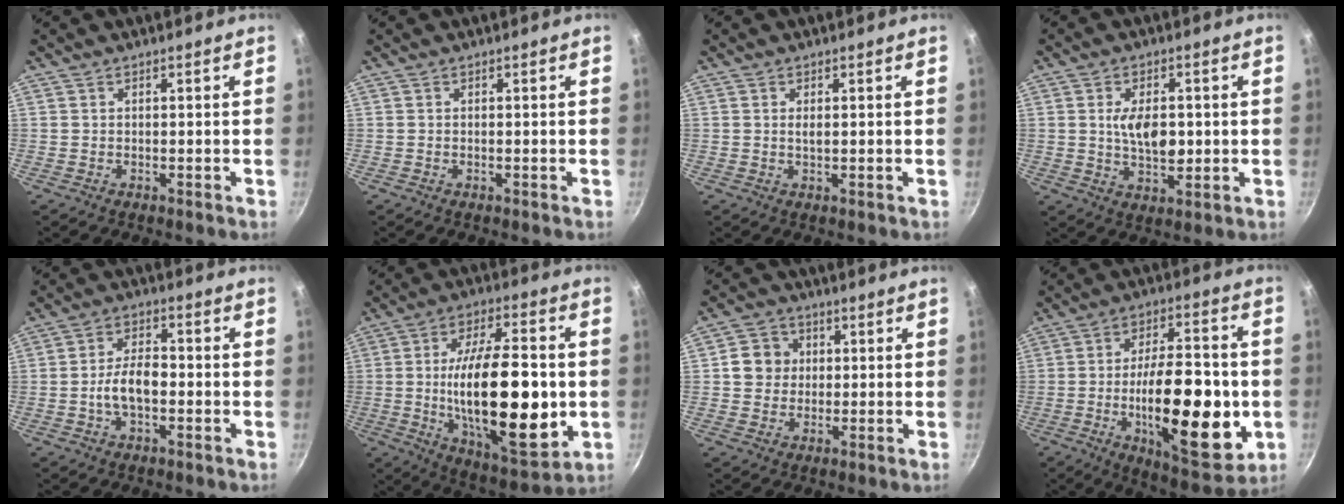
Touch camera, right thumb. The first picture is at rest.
{"total": 0.0}
{"total": 1.3, "force": [0.2, 0.4, 1.2], "torque": [-0.022, -0.001, 0.004]}
{"total": 8.2, "force": [0.3, 4.5, 6.9], "torque": [-0.102, -0.010, 0.006]}
{"total": 7.2, "force": [-1.5, 3.9, 5.9], "torque": [-0.096, 0.027, -0.031]}
{"total": 26.8, "force": [-2.0, 11.1, 24.3], "torque": [-0.389, -0.005, -0.026]}
{"total": 6.4, "force": [0.9, 5.8, 2.3], "torque": [-0.007, 0.007, 0.005]}
{"total": 24.7, "force": [-4.6, 10.4, 22.0], "torque": [-0.307, 0.006, -0.063]}